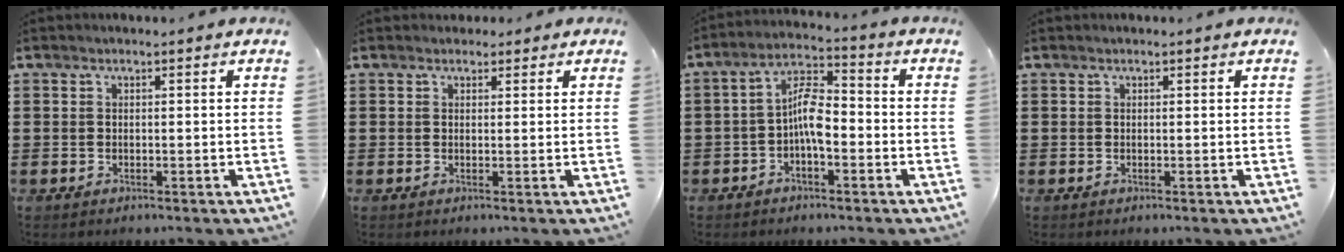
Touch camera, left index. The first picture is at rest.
{"total": 1.5, "force": [1.0, 1.0, 0.3], "torque": [-0.002, 0.004, 0.018]}
{"total": 7.1, "force": [-1.7, 2.8, 6.3], "torque": [-0.125, 0.014, -0.033]}
{"total": 0.0}